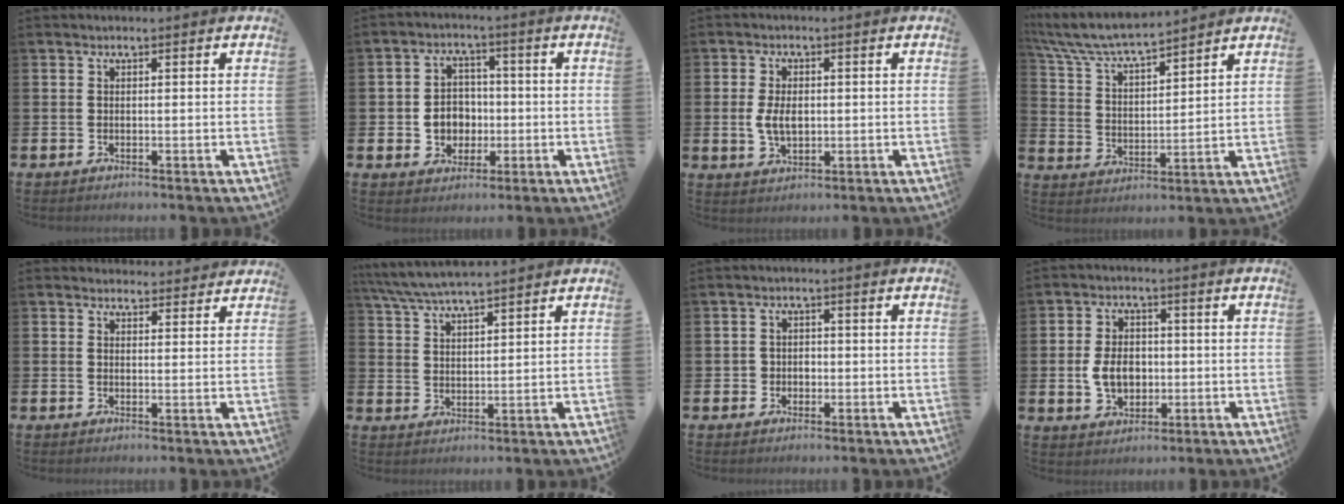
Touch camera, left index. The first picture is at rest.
{"total": 4.9, "force": [-0.5, 4.5, 1.8], "torque": [-0.038, 0.009, -0.015]}
{"total": 4.4, "force": [0.1, 2.7, 3.5], "torque": [-0.064, 0.002, -0.004]}
{"total": 7.4, "force": [7.0, 0.7, 2.3], "torque": [-0.075, -0.043, 0.123]}
{"total": 2.3, "force": [2.2, 0.7, -0.2], "torque": [0.007, -0.011, 0.039]}
{"total": 5.7, "force": [5.4, 0.5, 1.7], "torque": [-0.054, -0.017, 0.098]}
{"total": 1.9, "force": [-0.4, 1.8, 0.4], "torque": [0.000, 0.001, -0.015]}
{"total": 5.7, "force": [-0.5, 4.2, 3.8], "torque": [-0.073, 0.006, -0.016]}